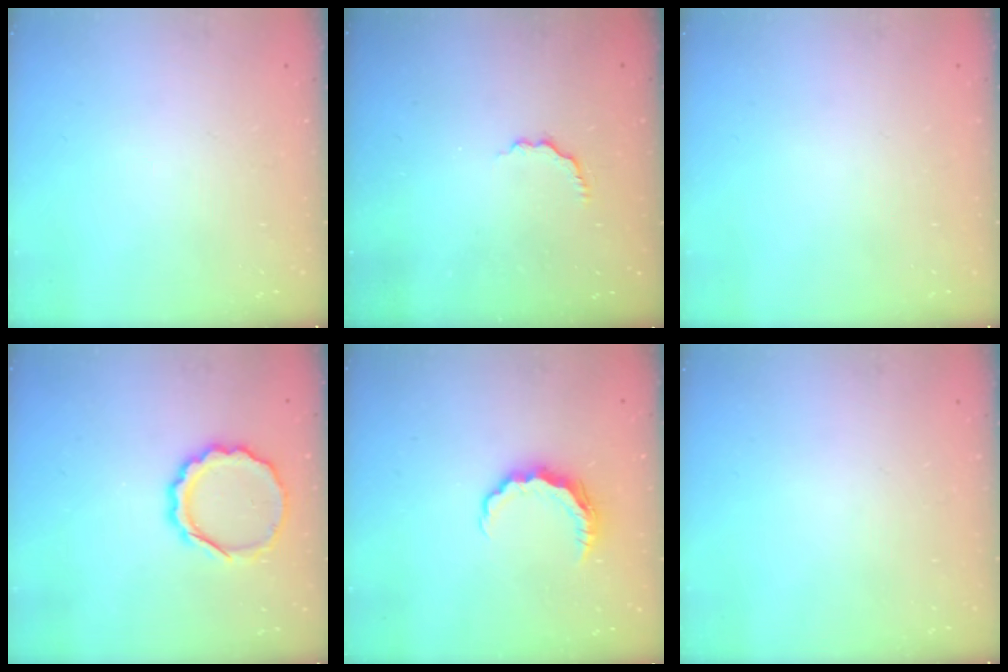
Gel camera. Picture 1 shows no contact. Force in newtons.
{"total": 2.8, "press": 2.6, "slide": 0.9}
{"total": 0.0}
{"total": 10.7, "press": 10.6, "slide": 1.9}
{"total": 7.1, "press": 7.1, "slide": 0.5}
{"total": 0.0}